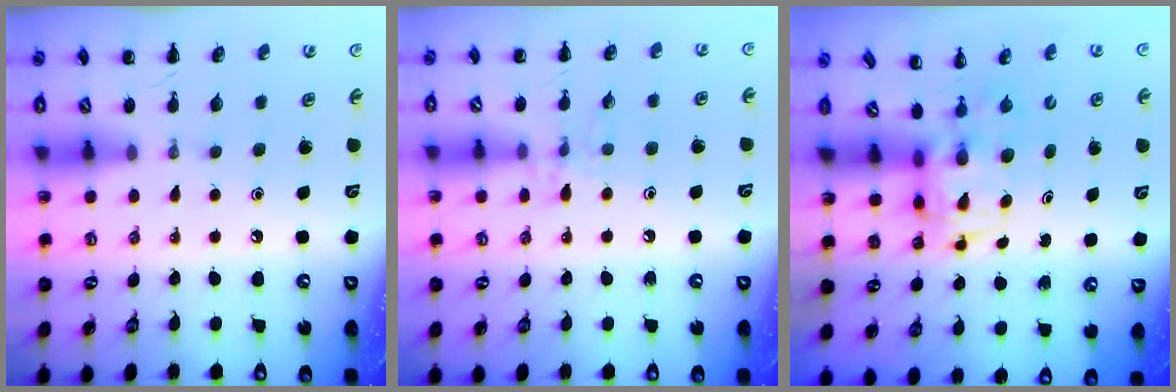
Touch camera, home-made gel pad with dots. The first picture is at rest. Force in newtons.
{"total": 8.0, "press": 7.9, "slide": 1.4}
{"total": 2.8, "press": 2.7, "slide": 0.6}